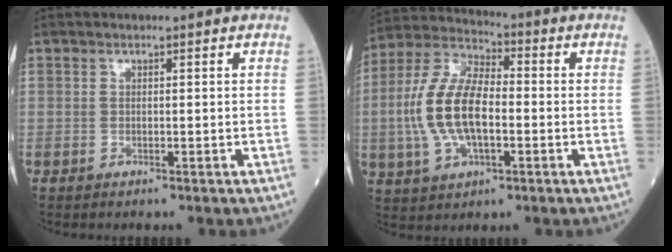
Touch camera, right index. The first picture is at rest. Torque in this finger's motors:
{"motor_torque": [1.96, -0.18, 0.92, 0.21]}